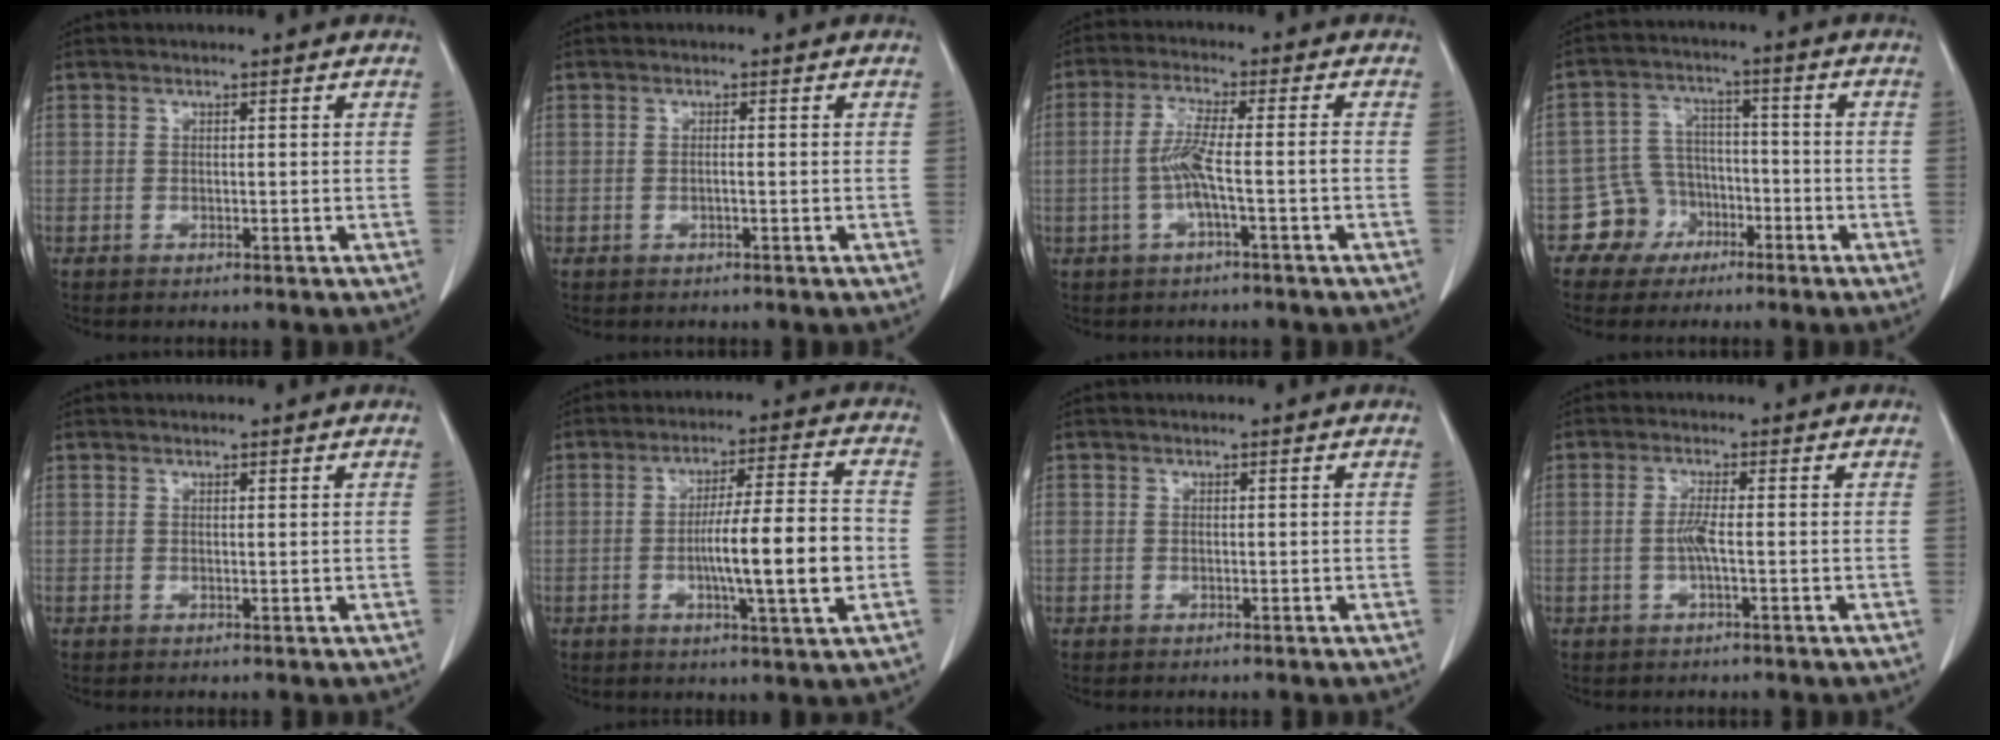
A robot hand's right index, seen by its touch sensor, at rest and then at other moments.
{"total": 0.7, "force": [-0.2, 0.0, 0.7], "torque": [-0.013, 0.000, -0.003]}
{"total": 5.7, "force": [-1.4, -0.1, 5.5], "torque": [-0.116, 0.010, -0.025]}
{"total": 6.6, "force": [-3.4, 5.7, 0.1], "torque": [0.010, 0.017, -0.056]}
{"total": 0.0}
{"total": 12.6, "force": [-2.1, 0.3, 12.4], "torque": [-0.200, 0.001, -0.039]}
{"total": 1.0, "force": [0.0, 0.8, 0.6], "torque": [-0.022, 0.011, 0.005]}
{"total": 2.7, "force": [-0.5, 0.0, 2.6], "torque": [-0.057, -0.002, -0.011]}